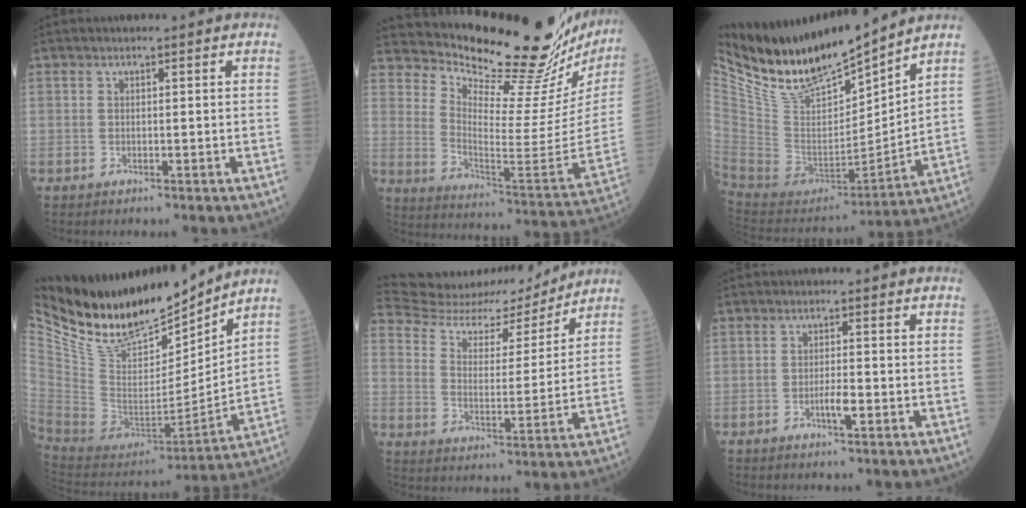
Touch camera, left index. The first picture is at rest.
{"total": 25.7, "force": [23.9, 1.1, 9.5], "torque": [-0.160, -0.127, 0.321]}
{"total": 15.8, "force": [14.5, 2.1, 5.9], "torque": [-0.121, -0.014, 0.292]}
{"total": 21.5, "force": [18.6, 5.6, 9.2], "torque": [-0.182, -0.020, 0.335]}
{"total": 15.1, "force": [14.6, 2.5, 2.7], "torque": [-0.055, -0.003, 0.229]}
{"total": 2.1, "force": [-0.9, 0.3, 1.9], "torque": [-0.035, 0.000, -0.015]}